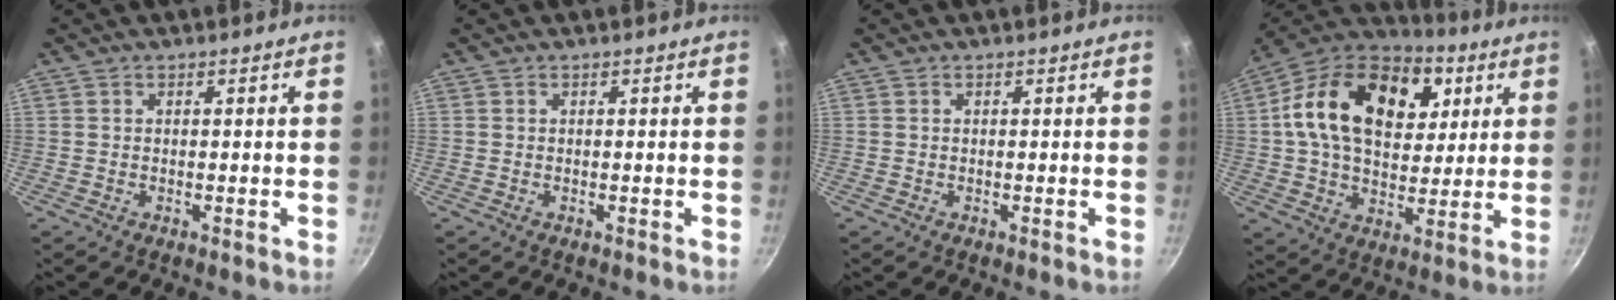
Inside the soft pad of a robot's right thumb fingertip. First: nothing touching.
{"total": 0.0}
{"total": 0.0}
{"total": 24.5, "force": [7.2, 16.2, 17.0], "torque": [-0.262, 0.004, 0.108]}